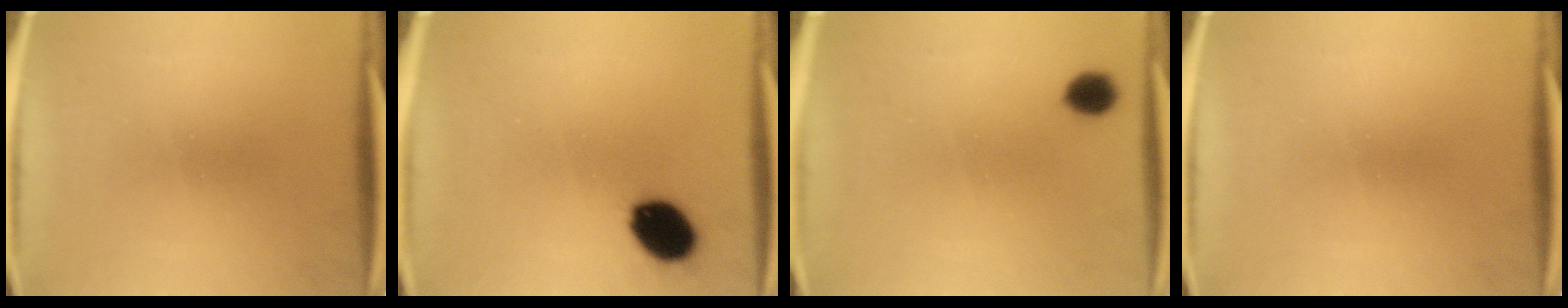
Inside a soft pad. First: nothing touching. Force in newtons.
{"total": 9.9}
{"total": 4.2}
{"total": 0.0}